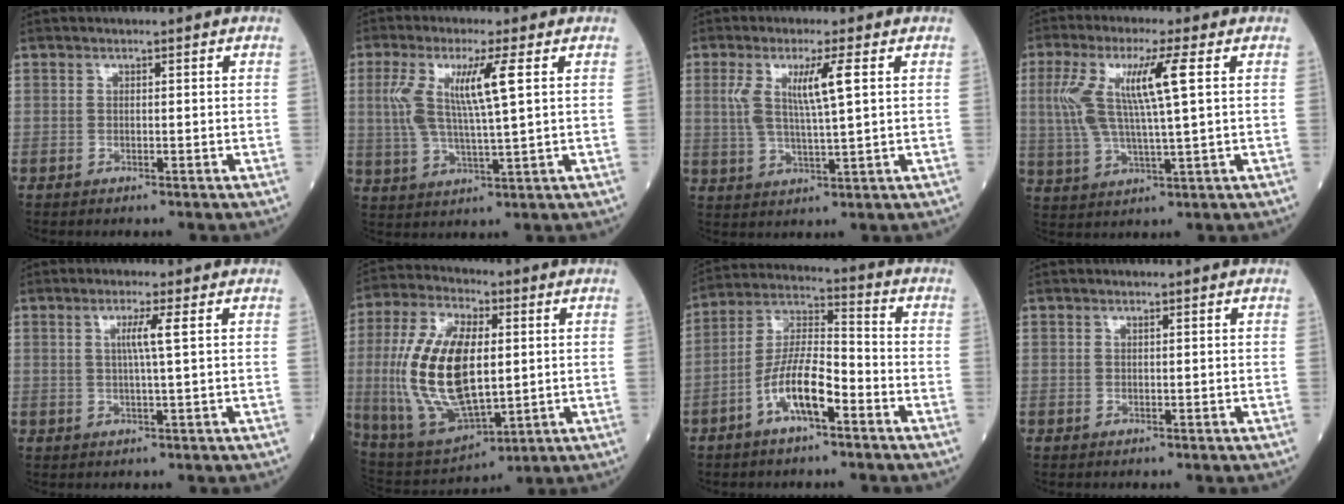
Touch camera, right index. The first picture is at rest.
{"total": 9.3, "force": [2.4, 0.6, 8.9], "torque": [-0.195, 0.006, 0.048]}
{"total": 7.1, "force": [2.1, 0.2, 6.8], "torque": [-0.139, 0.003, 0.043]}
{"total": 10.6, "force": [2.5, 0.7, 10.3], "torque": [-0.227, 0.011, 0.049]}
{"total": 3.4, "force": [1.0, -0.7, 3.2], "torque": [-0.058, -0.001, 0.016]}
{"total": 19.0, "force": [0.7, 8.0, 17.2], "torque": [-0.356, 0.001, 0.026]}
{"total": 10.1, "force": [-4.6, 2.7, 8.5], "torque": [-0.170, 0.012, -0.087]}
{"total": 0.0}